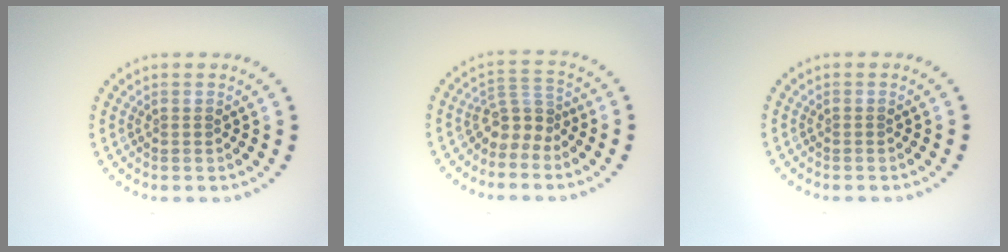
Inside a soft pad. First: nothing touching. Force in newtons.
{"total": 2.9, "press": 2.0, "slide": 2.1}
{"total": 0.0}